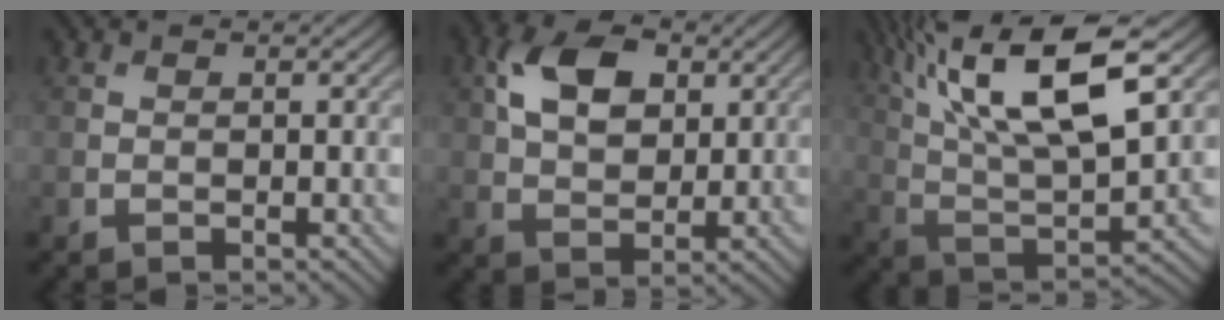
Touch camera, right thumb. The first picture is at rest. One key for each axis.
{"total": 8.1, "fx": 2.7, "fy": 5.1, "fz": 5.7, "tx": -0.122, "ty": 0.012, "tz": 0.045}
{"total": 16.2, "fx": 7.9, "fy": 5.1, "fz": 13.2, "tx": -0.268, "ty": 0.003, "tz": 0.148}